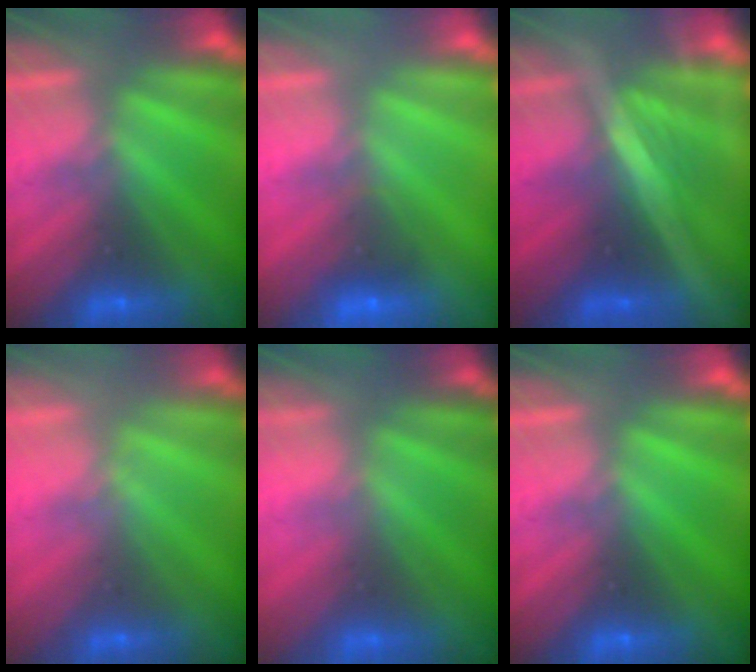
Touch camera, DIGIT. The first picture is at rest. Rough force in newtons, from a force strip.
{"total": 1.8}
{"total": 1.2}
{"total": 2.1}
{"total": 2.5}
{"total": 0.0}